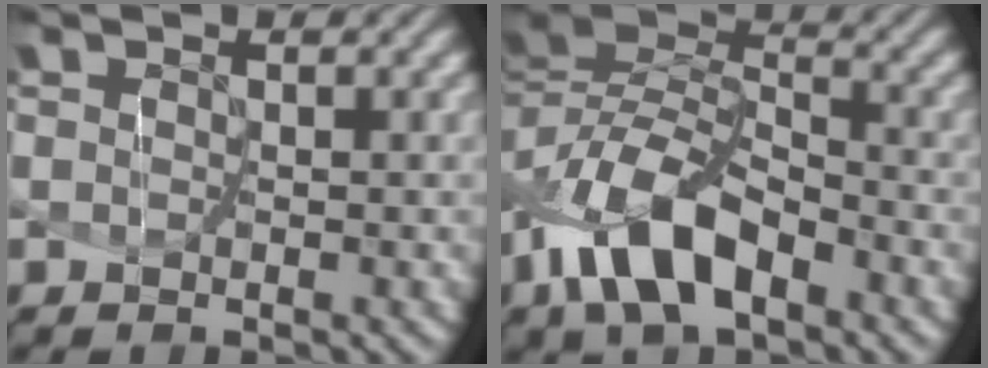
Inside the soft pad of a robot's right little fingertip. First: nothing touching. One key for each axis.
{"total": 8.6, "fx": -4.1, "fy": 4.2, "fz": 6.3, "tx": -0.129, "ty": 0.009, "tz": -0.080}